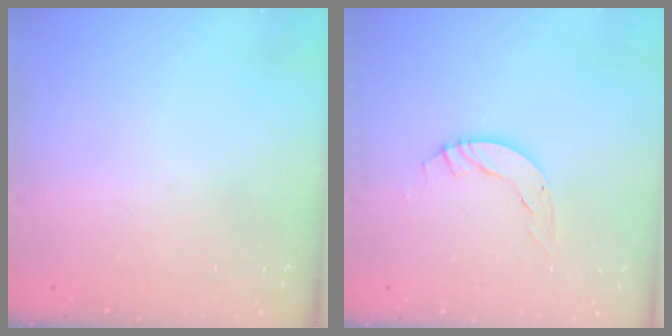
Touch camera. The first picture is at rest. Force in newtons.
{"total": 4.9, "press": 4.9, "slide": 0.5}